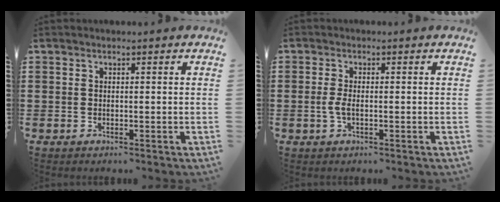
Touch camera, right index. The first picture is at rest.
{"total": 2.3, "force": [-0.5, 0.7, 2.1], "torque": [-0.052, -0.005, -0.014]}